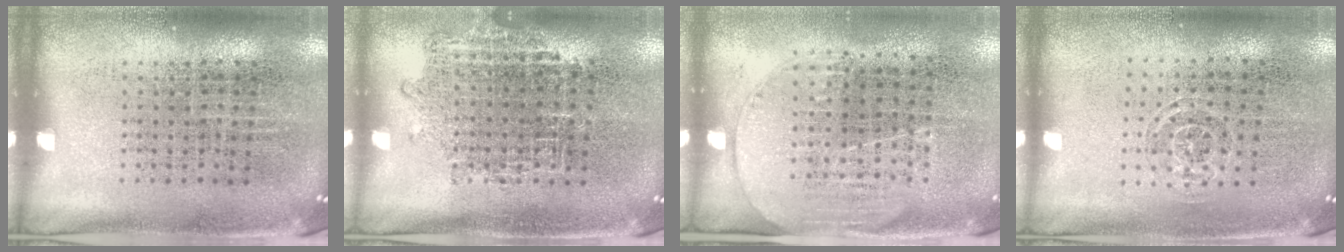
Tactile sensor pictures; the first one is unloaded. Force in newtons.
{"total": 1.0, "press": 1.0, "slide": 0.2}
{"total": 1.5, "press": 1.3, "slide": 0.7}
{"total": 0.9, "press": 0.6, "slide": 0.6}